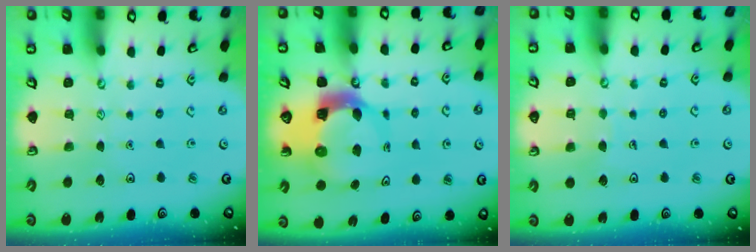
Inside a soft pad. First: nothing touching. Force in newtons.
{"total": 6.9, "press": 6.8, "slide": 0.7}
{"total": 3.4, "press": 3.4, "slide": 0.1}